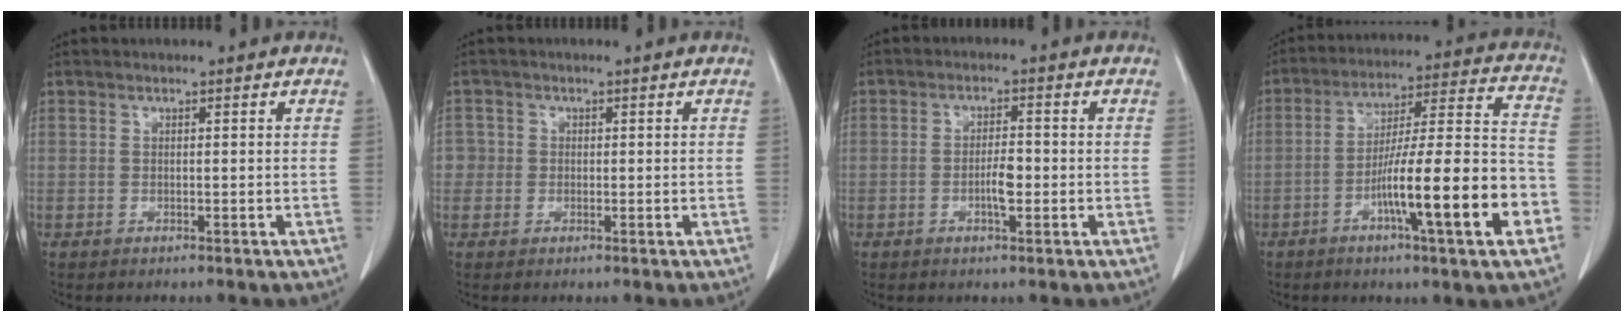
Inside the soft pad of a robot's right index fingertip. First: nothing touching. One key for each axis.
{"total": 2.4, "fx": -0.1, "fy": 2.4, "fz": 0.0, "tx": 0.015, "ty": 0.008, "tz": -0.005}
{"total": 3.5, "fx": -0.9, "fy": 0.9, "fz": 3.3, "tx": -0.060, "ty": 0.002, "tz": -0.014}
{"total": 18.3, "fx": -6.7, "fy": 0.9, "fz": 17.0, "tx": -0.251, "ty": 0.008, "tz": -0.103}